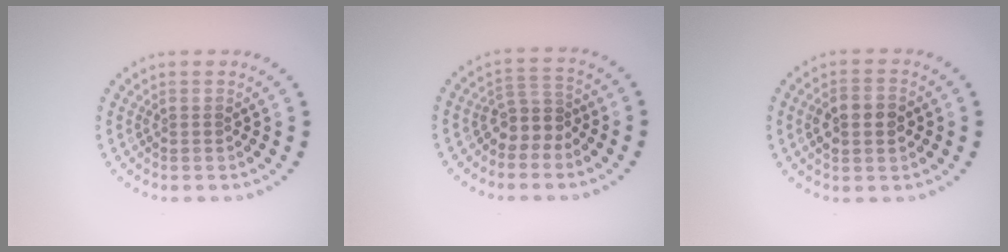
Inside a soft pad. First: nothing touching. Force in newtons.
{"total": 2.7, "press": 2.1, "slide": 1.7}
{"total": 3.6, "press": 3.5, "slide": 0.2}